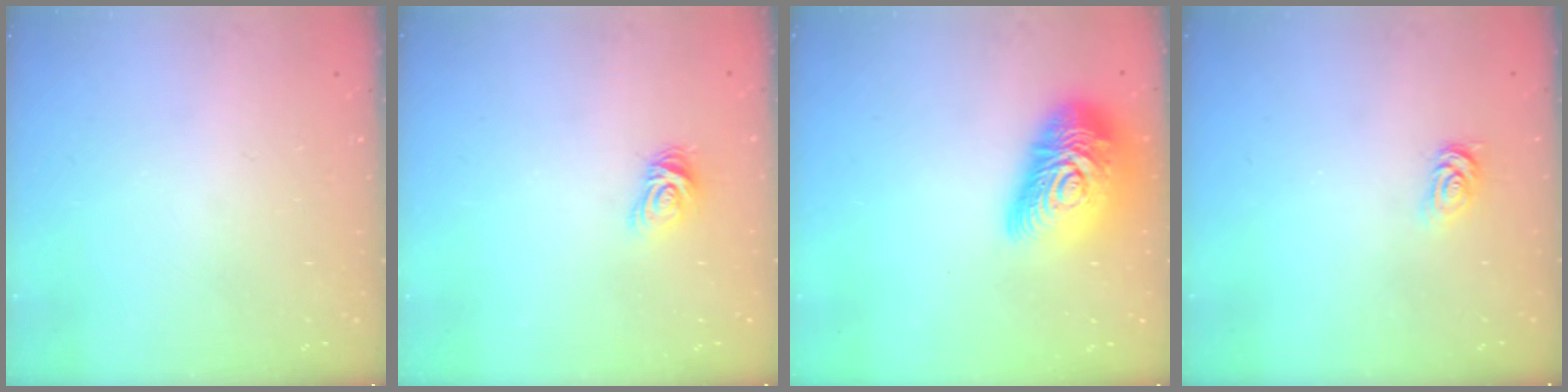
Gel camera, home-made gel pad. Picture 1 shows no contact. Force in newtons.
{"total": 6.9, "press": 6.9, "slide": 0.5}
{"total": 22.1, "press": 22.0, "slide": 1.3}
{"total": 2.5, "press": 2.5, "slide": 0.3}